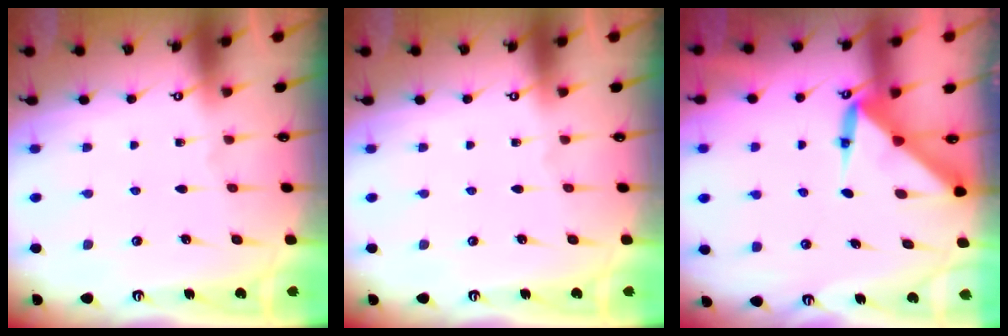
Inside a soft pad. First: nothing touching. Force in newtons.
{"total": 0.0}
{"total": 3.9, "press": 3.9, "slide": 0.3}